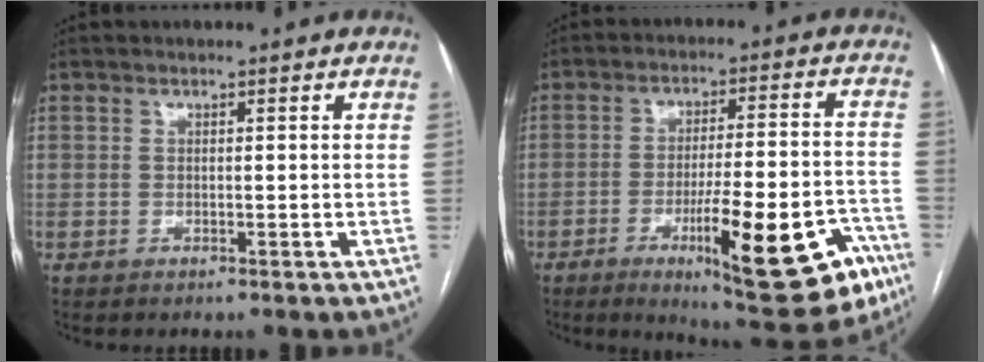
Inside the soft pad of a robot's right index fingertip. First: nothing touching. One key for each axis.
{"total": 20.0, "fx": -9.7, "fy": 4.1, "fz": 17.0, "tx": -0.181, "ty": 0.006, "tz": -0.127}